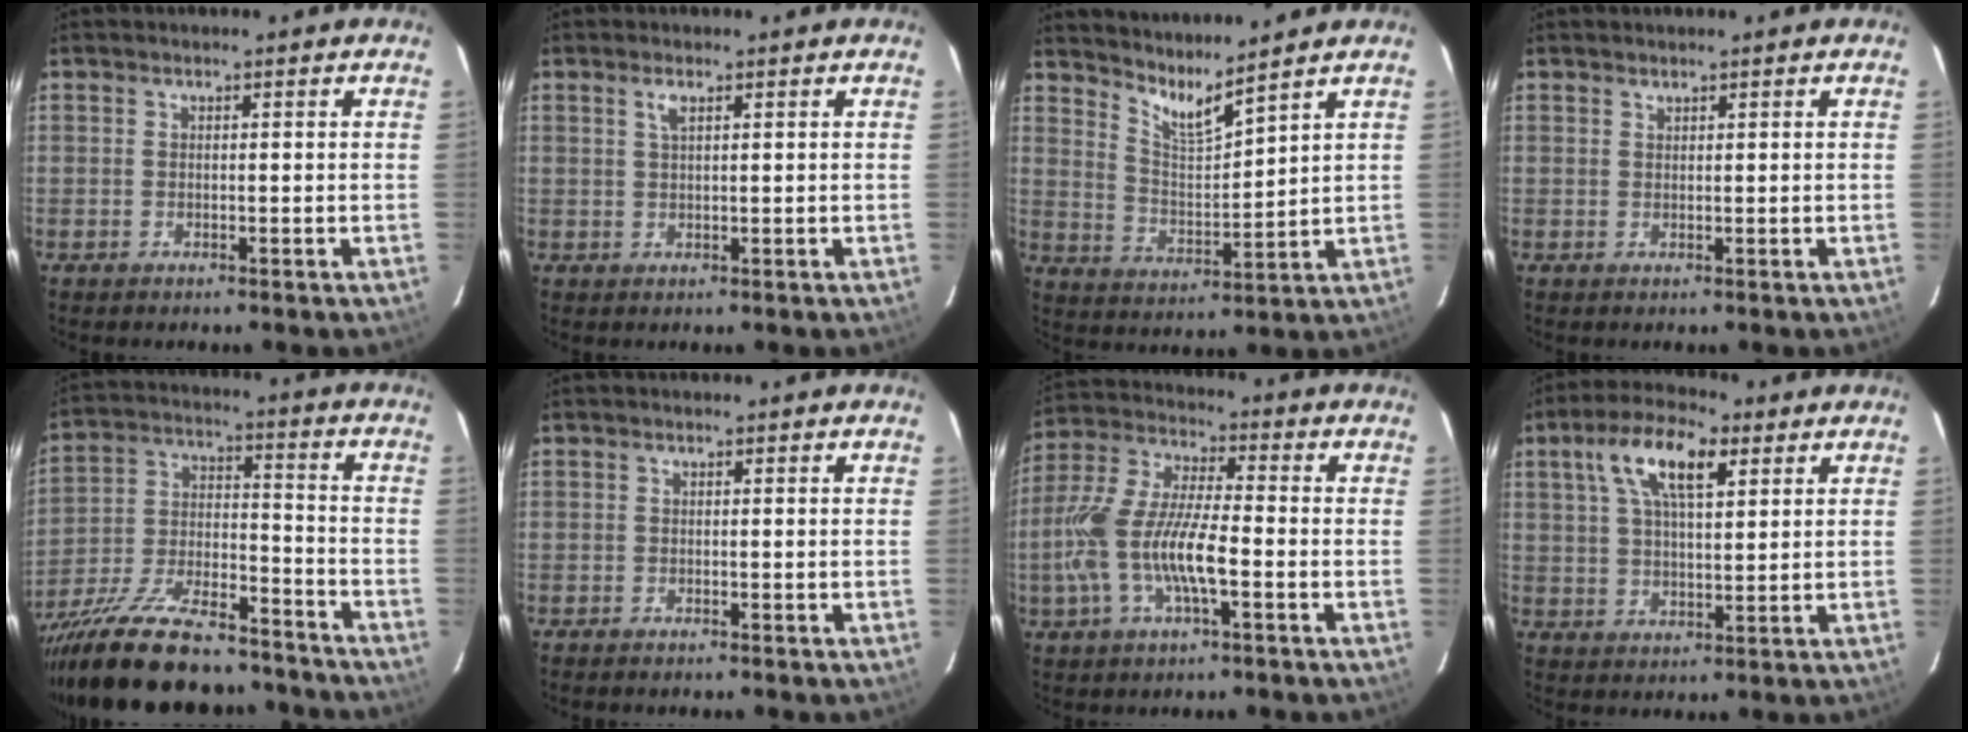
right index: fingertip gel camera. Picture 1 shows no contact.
{"total": 1.7, "force": [0.9, 0.5, 1.3], "torque": [-0.026, 0.003, 0.016]}
{"total": 7.4, "force": [6.7, -0.5, 3.2], "torque": [-0.062, -0.027, 0.130]}
{"total": 0.5, "force": [0.5, 0.1, 0.0], "torque": [0.000, 0.001, 0.011]}
{"total": 24.5, "force": [-19.5, 7.9, 12.5], "torque": [-0.239, -0.020, -0.299]}
{"total": 0.6, "force": [-0.5, 0.1, 0.2], "torque": [-0.004, -0.002, -0.010]}
{"total": 14.6, "force": [-4.0, 4.4, 13.3], "torque": [-0.283, -0.001, -0.079]}
{"total": 10.7, "force": [4.9, 4.1, 8.6], "torque": [-0.159, 0.023, 0.085]}